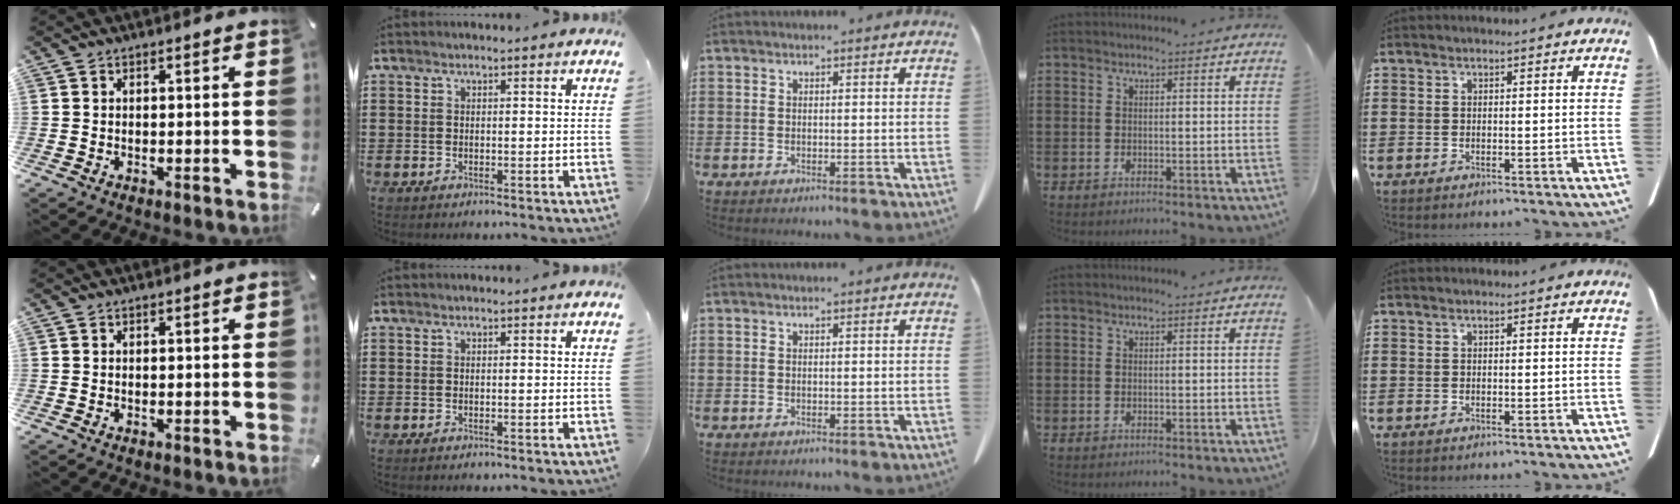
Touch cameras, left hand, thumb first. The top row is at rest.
{}